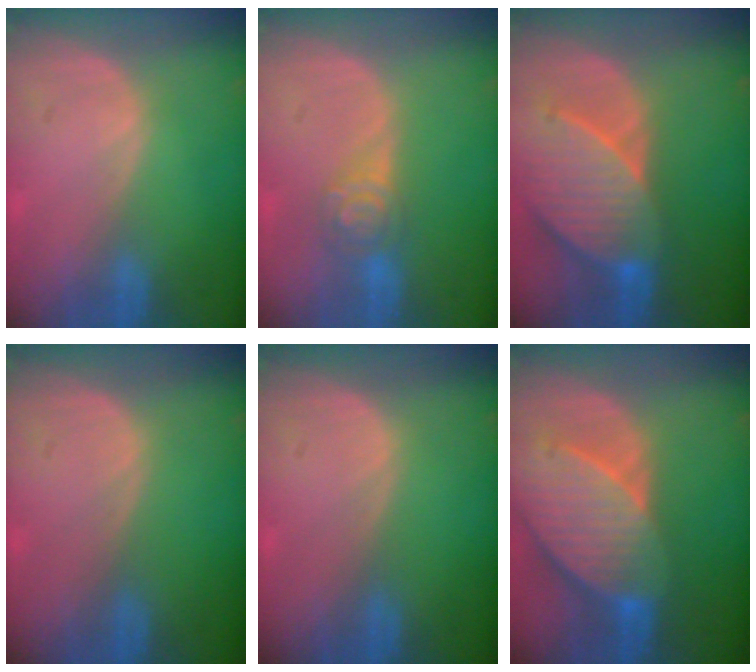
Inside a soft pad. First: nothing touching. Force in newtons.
{"total": 4.3, "press": 4.3, "slide": 0.2}
{"total": 9.3, "press": 8.6, "slide": 3.6}
{"total": 0.0}
{"total": 0.0}
{"total": 10.4, "press": 9.1, "slide": 5.0}